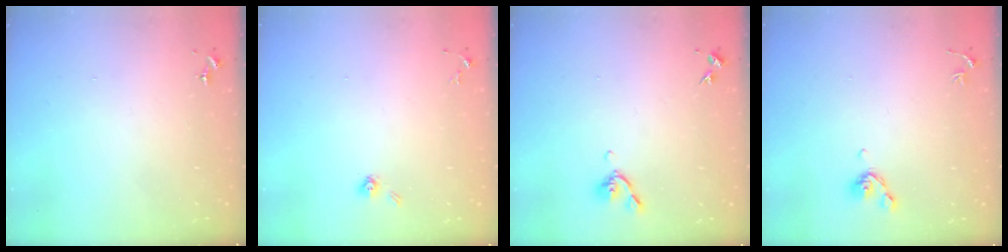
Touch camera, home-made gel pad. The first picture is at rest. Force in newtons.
{"total": 3.7, "press": 3.1, "slide": 1.9}
{"total": 5.9, "press": 5.8, "slide": 0.9}
{"total": 6.1, "press": 6.0, "slide": 1.1}